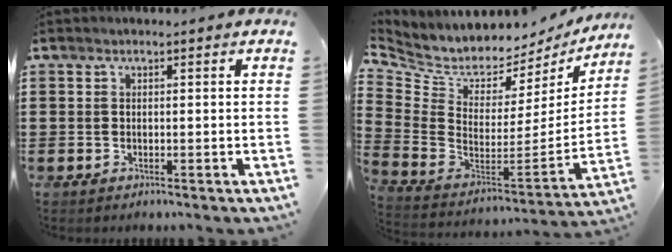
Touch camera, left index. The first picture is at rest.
{"total": 5.6, "force": [4.9, 2.5, 1.1], "torque": [-0.059, -0.053, 0.082]}